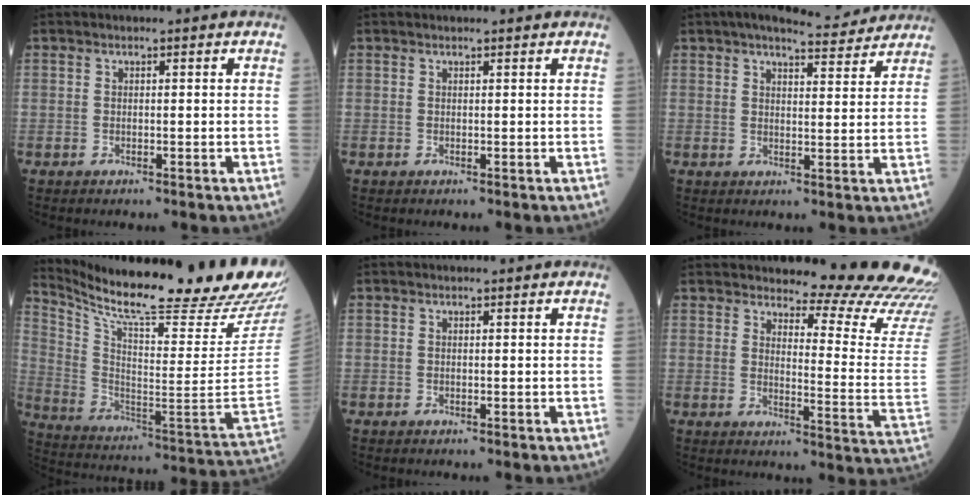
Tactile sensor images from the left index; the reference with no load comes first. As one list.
[{"total": 1.7, "force": [1.6, 0.1, 0.5], "torque": [-0.009, 0.012, 0.020]}, {"total": 9.4, "force": [8.5, 1.6, 3.6], "torque": [-0.053, 0.013, 0.104]}, {"total": 30.8, "force": [26.2, 1.4, 16.0], "torque": [-0.279, -0.106, 0.373]}, {"total": 0.0}, {"total": 18.5, "force": [17.9, -0.3, 4.5], "torque": [-0.058, -0.146, 0.194]}]